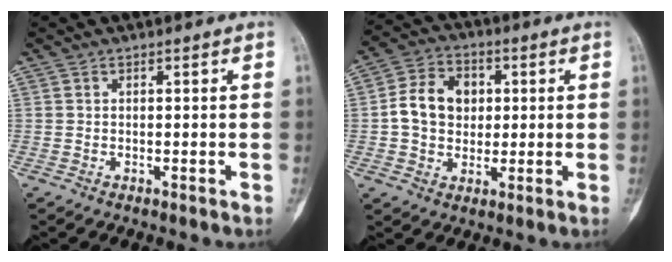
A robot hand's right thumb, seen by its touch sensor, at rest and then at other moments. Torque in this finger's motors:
{"motor_torque": [0.49, 0.98, 0.51, -0.42, 0.16]}